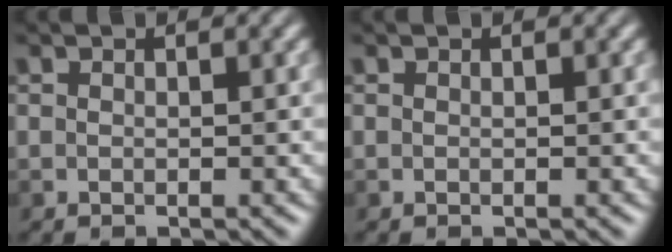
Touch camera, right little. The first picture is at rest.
{"total": 0.0}